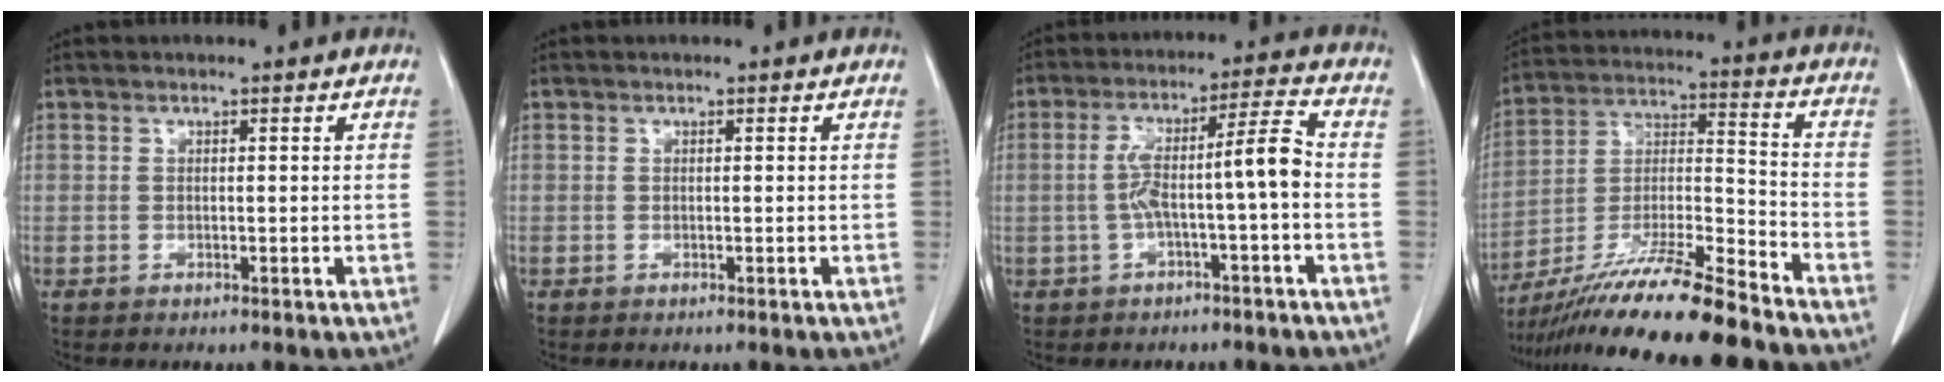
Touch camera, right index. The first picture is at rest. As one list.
[{"total": 0.0}, {"total": 7.8, "force": [-1.4, 0.2, 7.7], "torque": [-0.140, 0.036, -0.017]}, {"total": 18.8, "force": [-15.2, -0.1, 11.0], "torque": [-0.221, -0.024, -0.276]}]